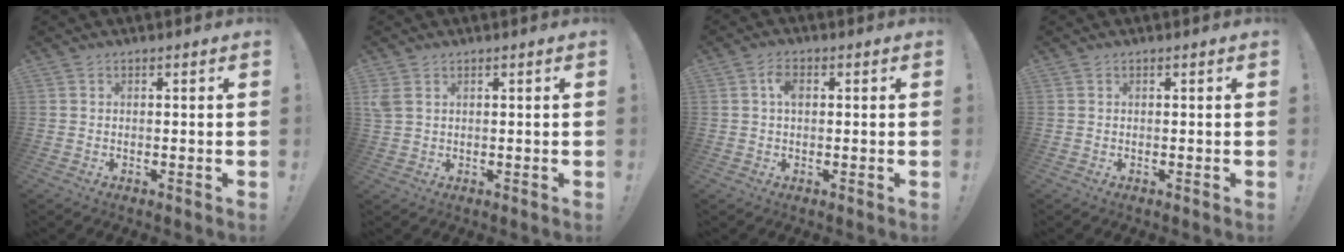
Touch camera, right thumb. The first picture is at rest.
{"total": 3.5, "force": [1.5, 2.2, 2.2], "torque": [-0.049, -0.002, 0.029]}
{"total": 3.8, "force": [0.9, 2.2, 3.0], "torque": [-0.049, 0.004, 0.012]}
{"total": 0.0}